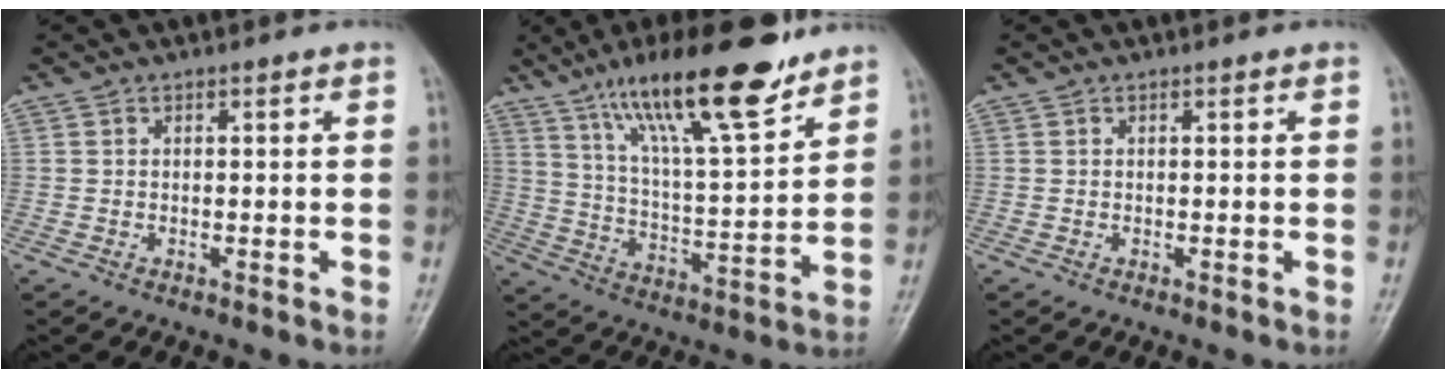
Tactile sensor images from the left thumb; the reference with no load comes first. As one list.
[{"total": 19.9, "force": [13.6, 4.5, 13.9], "torque": [-0.209, -0.059, 0.235]}, {"total": 0.0}]